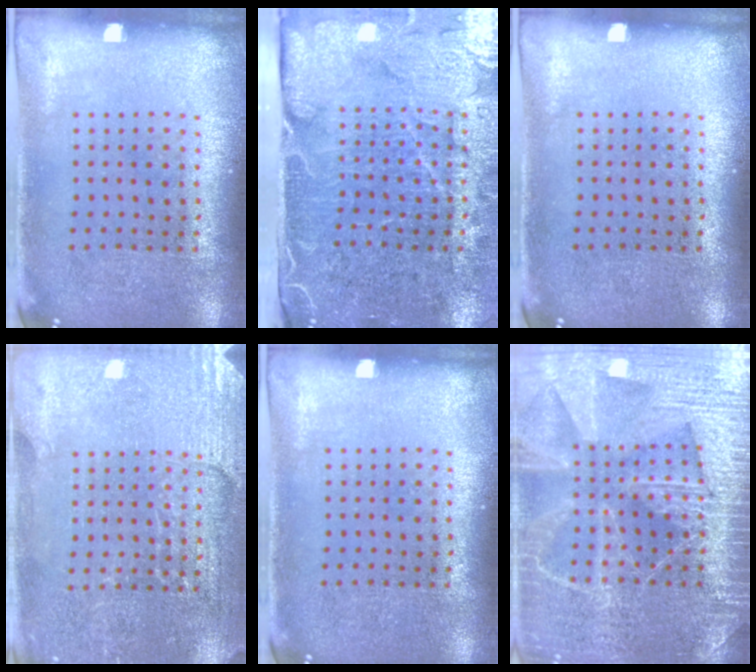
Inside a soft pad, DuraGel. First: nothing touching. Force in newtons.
{"total": 4.8, "press": 4.0, "slide": 2.7}
{"total": 0.0}
{"total": 2.9, "press": 2.9, "slide": 0.2}
{"total": 0.0}
{"total": 6.5, "press": 6.4, "slide": 0.7}